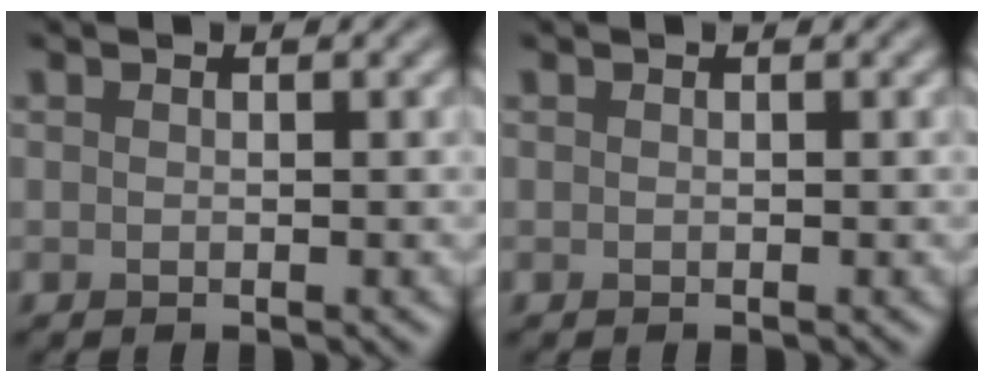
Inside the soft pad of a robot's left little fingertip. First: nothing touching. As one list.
[{"total": 0.0}]